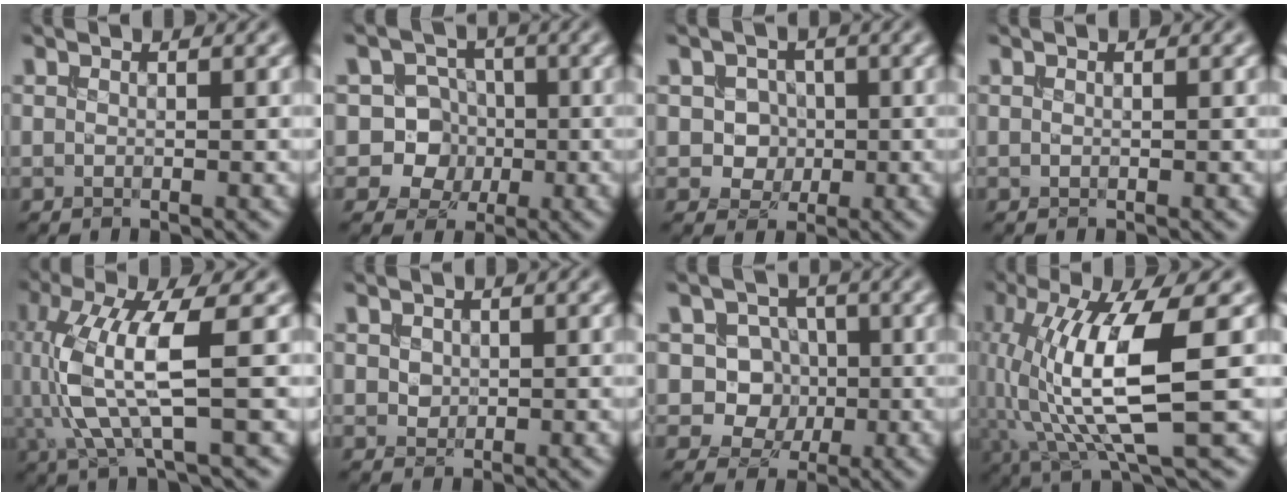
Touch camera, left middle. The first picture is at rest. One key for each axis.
{"total": 6.7, "fx": -0.8, "fy": 6.4, "fz": 1.7, "tx": -0.011, "ty": 0.034, "tz": -0.049}
{"total": 3.0, "fx": 0.1, "fy": 2.8, "fz": 1.3, "tx": -0.003, "ty": 0.005, "tz": -0.007}
{"total": 0.0}
{"total": 7.7, "fx": 0.3, "fy": 2.2, "fz": 7.4, "tx": -0.170, "ty": -0.010, "tz": 0.017}
{"total": 1.1, "fx": 0.3, "fy": 1.0, "fz": 0.4, "tx": -0.005, "ty": -0.003, "tz": 0.010}
{"total": 5.0, "fx": 0.2, "fy": 4.6, "fz": 2.0, "tx": -0.010, "ty": 0.008, "tz": -0.013}
{"total": 10.9, "fx": 0.0, "fy": 3.0, "fz": 10.4, "tx": -0.195, "ty": -0.001, "tz": 0.003}